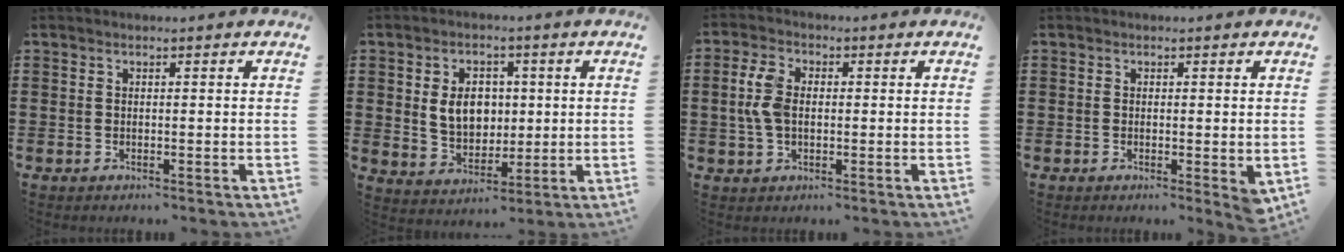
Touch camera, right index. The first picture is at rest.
{"total": 6.7, "force": [1.0, 5.1, 4.2], "torque": [-0.082, 0.010, 0.014]}
{"total": 5.5, "force": [0.1, 3.4, 4.3], "torque": [-0.110, 0.006, -0.005]}
{"total": 0.9, "force": [0.3, 0.2, 0.8], "torque": [-0.009, -0.002, 0.003]}